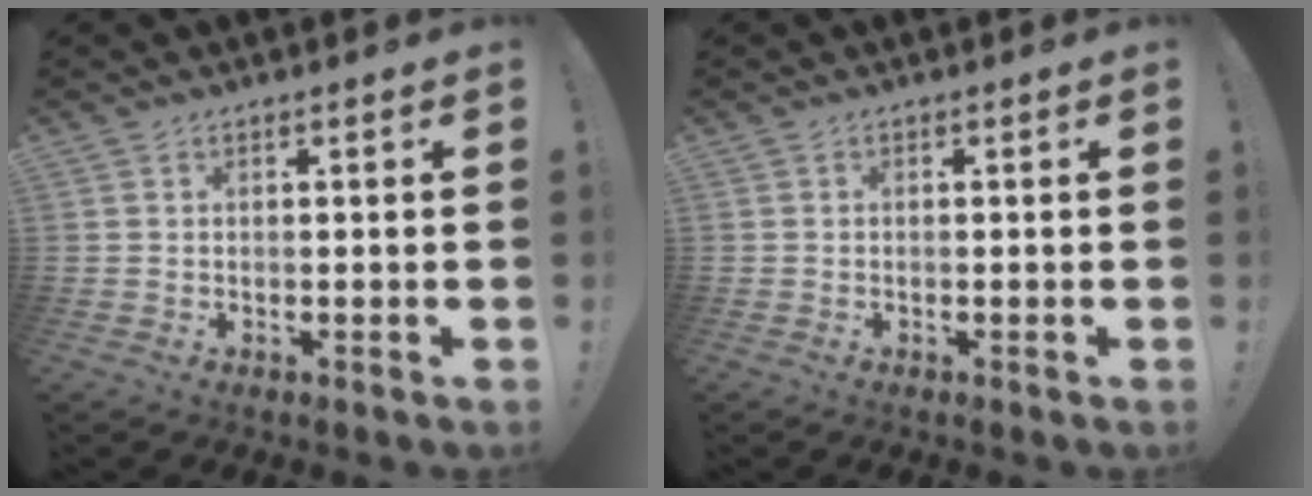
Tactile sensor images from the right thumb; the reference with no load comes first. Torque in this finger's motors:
{"motor_torque": [0.87, 0.06, 0.14, 0.14, 0.06]}